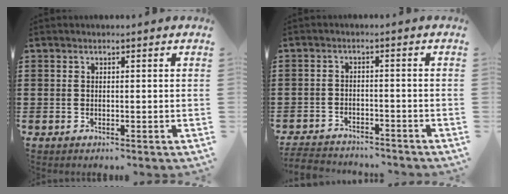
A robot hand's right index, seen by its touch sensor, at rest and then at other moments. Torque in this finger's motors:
{"motor_torque": [-2.14, 0.00, -1.06, -0.18]}